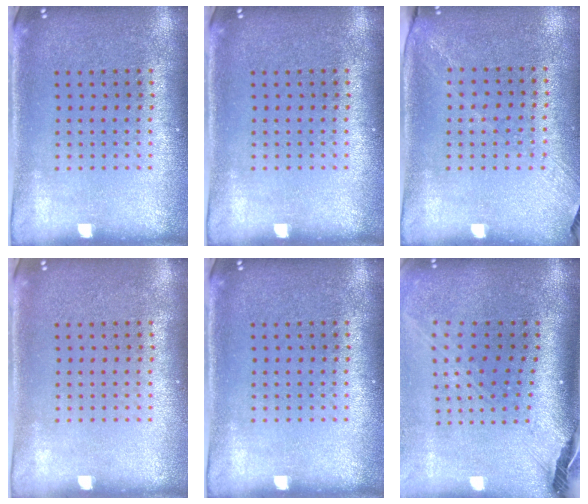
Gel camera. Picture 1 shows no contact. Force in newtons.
{"total": 0.0}
{"total": 1.3, "press": 1.0, "slide": 0.9}
{"total": 0.0}
{"total": 0.0}
{"total": 2.8, "press": 2.0, "slide": 1.9}